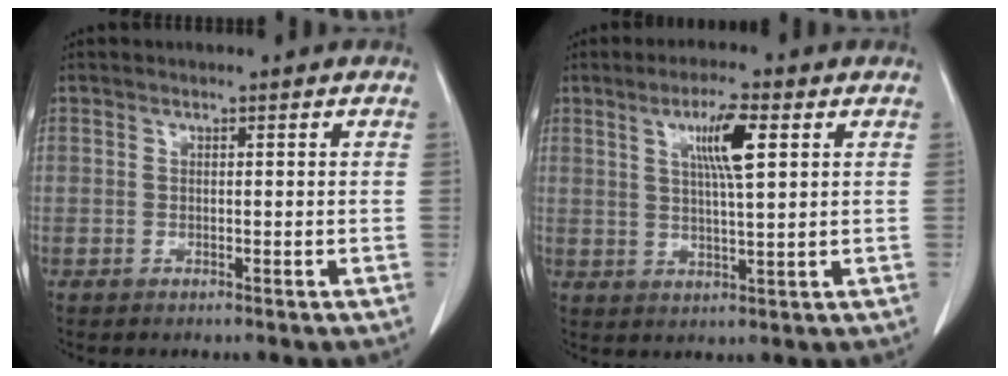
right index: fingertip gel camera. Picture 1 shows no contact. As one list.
[{"total": 6.7, "force": [2.5, 0.3, 6.2], "torque": [-0.111, 0.001, 0.043]}]